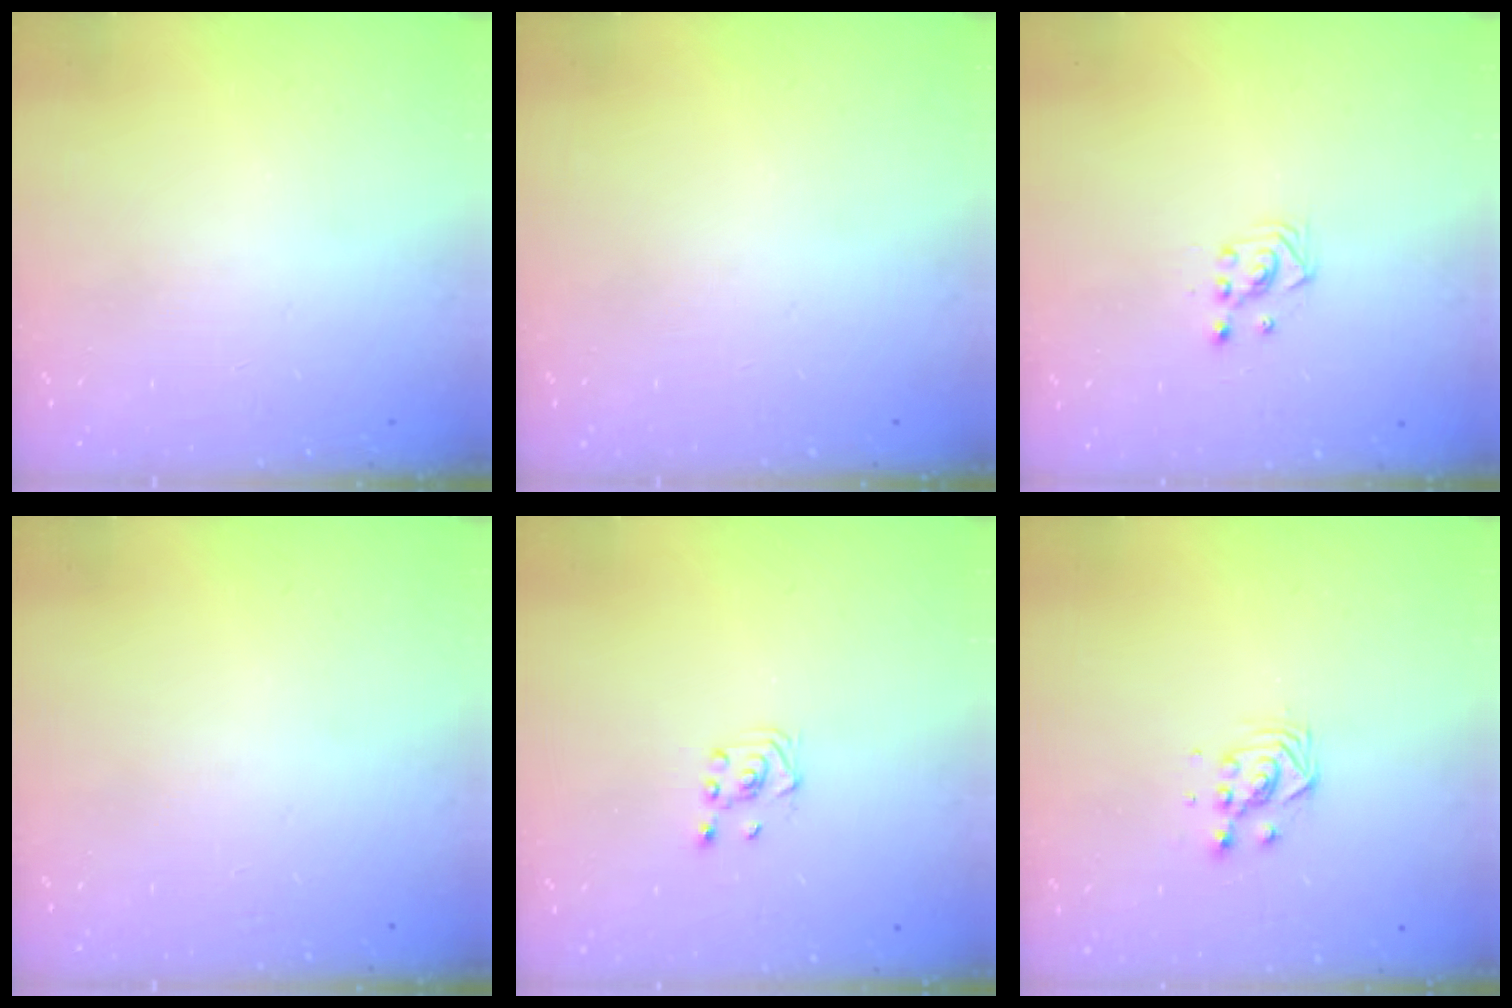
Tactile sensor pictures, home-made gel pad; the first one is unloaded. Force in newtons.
{"total": 0.0}
{"total": 2.2, "press": 2.2, "slide": 0.2}
{"total": 0.0}
{"total": 2.3, "press": 2.2, "slide": 0.8}
{"total": 3.4, "press": 3.4, "slide": 0.2}